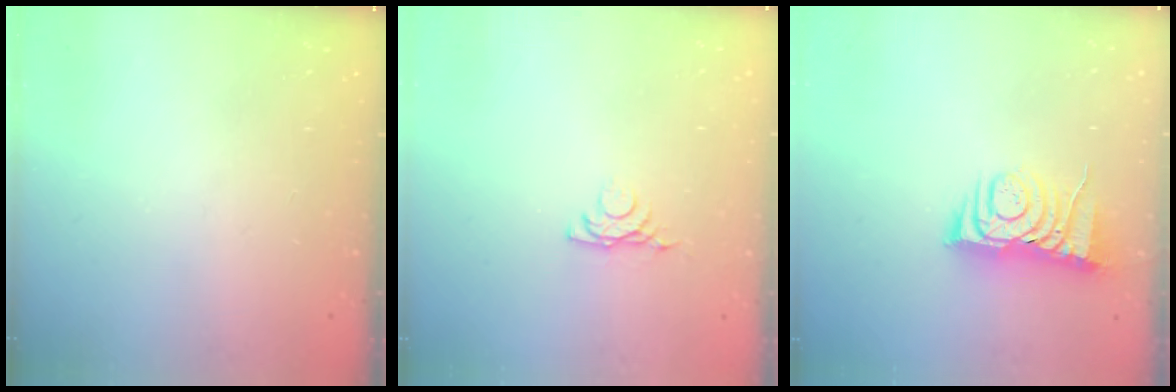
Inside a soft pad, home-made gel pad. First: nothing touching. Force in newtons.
{"total": 4.3, "press": 4.2, "slide": 0.8}
{"total": 7.3, "press": 7.2, "slide": 0.8}